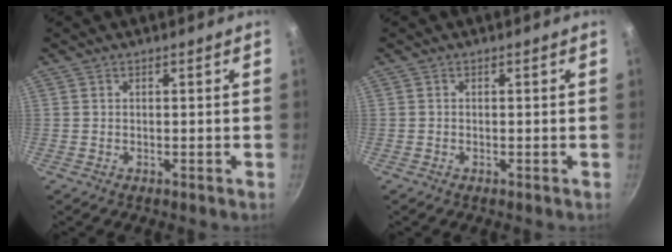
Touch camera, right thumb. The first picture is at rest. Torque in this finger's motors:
{"motor_torque": [0.17, 0.04, 0.02, 0.41, 0.04]}